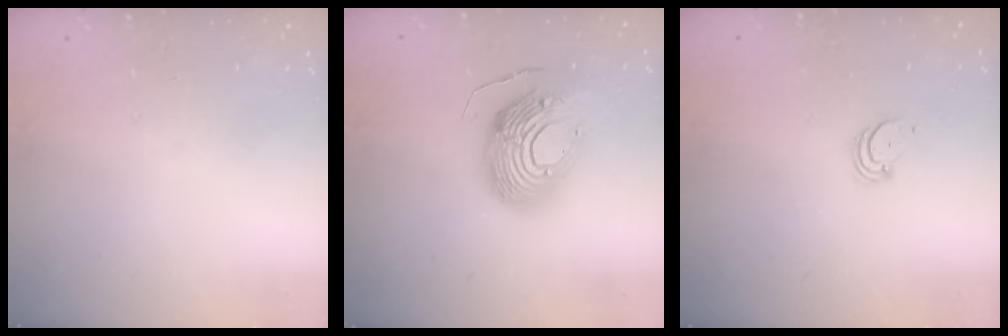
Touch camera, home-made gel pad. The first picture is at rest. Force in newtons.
{"total": 16.9, "press": 16.8, "slide": 1.6}
{"total": 2.0, "press": 2.0, "slide": 0.2}